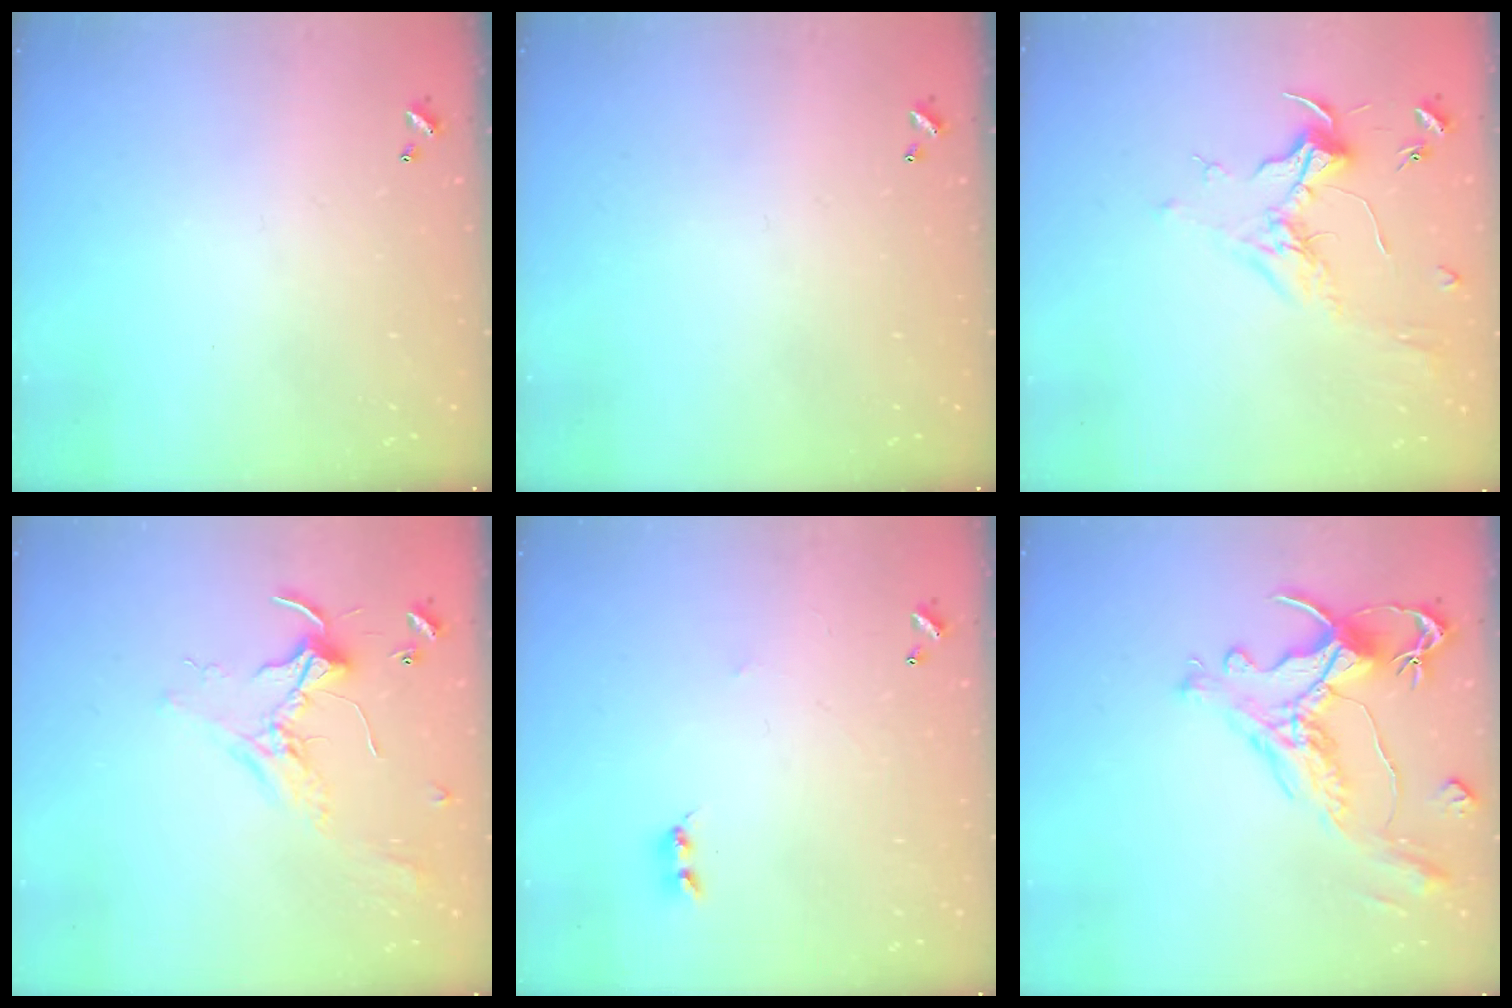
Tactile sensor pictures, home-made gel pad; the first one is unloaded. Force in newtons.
{"total": 0.0}
{"total": 1.8, "press": 1.7, "slide": 0.7}
{"total": 2.1, "press": 2.1, "slide": 0.5}
{"total": 1.6, "press": 1.6, "slide": 0.4}
{"total": 1.8, "press": 1.2, "slide": 1.3}